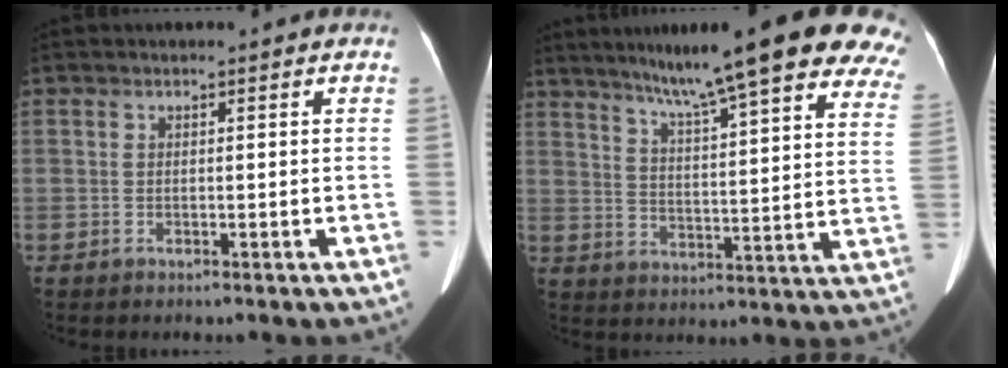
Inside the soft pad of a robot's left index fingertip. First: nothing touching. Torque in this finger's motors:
{"motor_torque": [1.00, -1.14, 0.27, 0.14]}